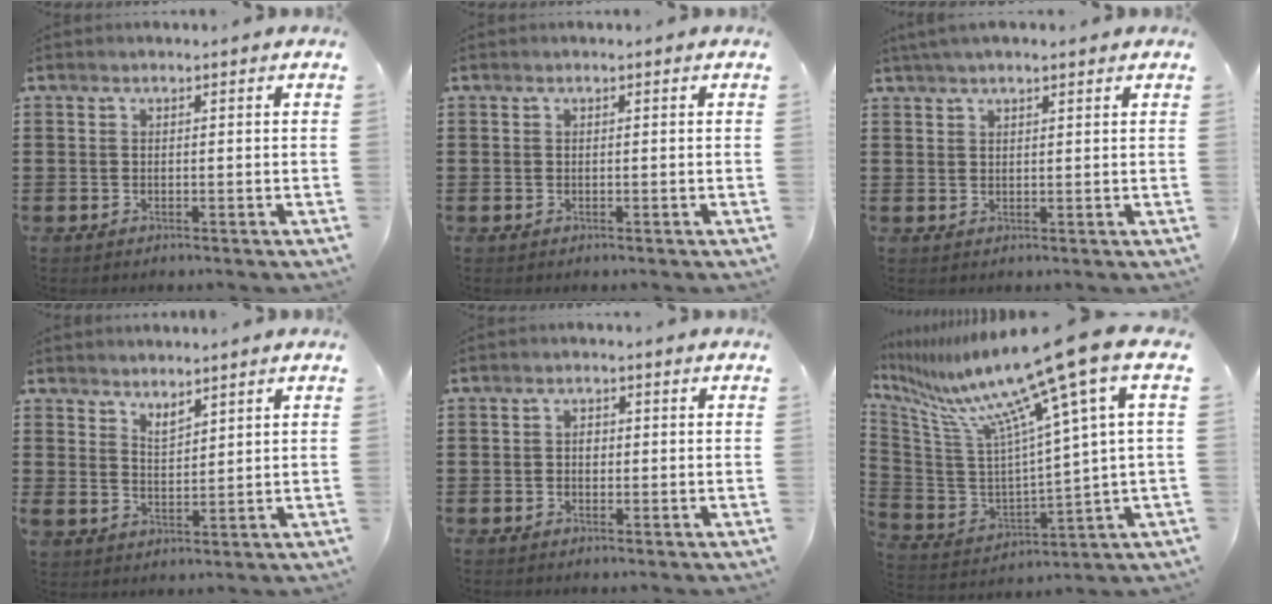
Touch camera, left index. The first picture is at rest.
{"total": 0.0}
{"total": 2.2, "force": [1.7, 0.4, 1.4], "torque": [-0.029, 0.004, 0.032]}
{"total": 2.8, "force": [2.6, 1.0, 0.3], "torque": [-0.013, -0.002, 0.049]}
{"total": 1.2, "force": [-0.1, 0.9, 0.8], "torque": [-0.017, 0.004, -0.003]}
{"total": 16.0, "force": [10.7, 0.3, 11.8], "torque": [-0.259, -0.073, 0.163]}